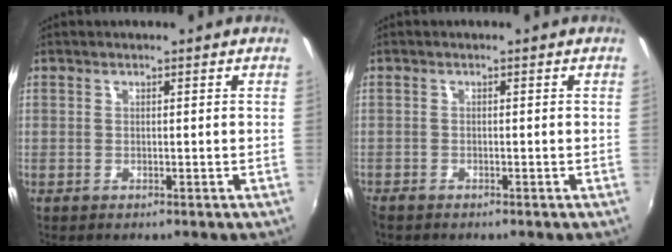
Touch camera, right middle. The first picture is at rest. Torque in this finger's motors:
{"motor_torque": [0.11, -0.12, -0.02, 0.01]}